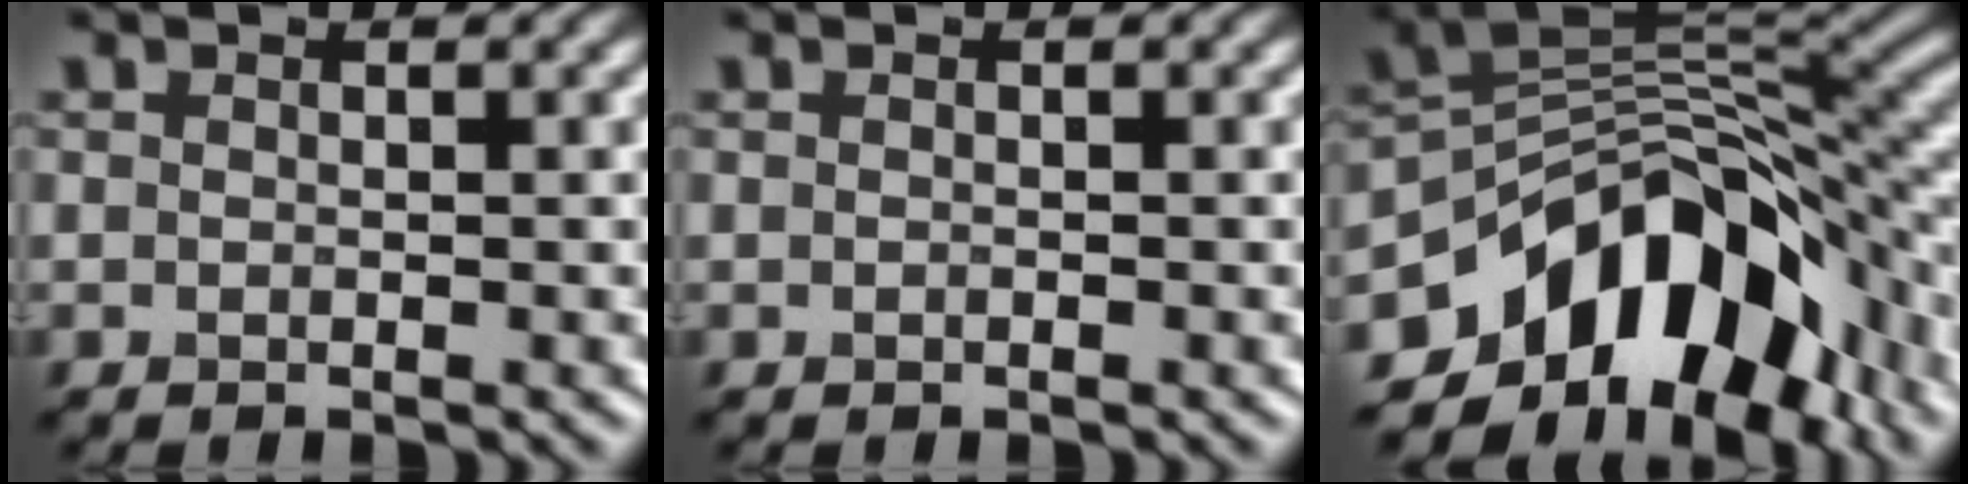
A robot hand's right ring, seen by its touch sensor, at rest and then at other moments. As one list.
[{"total": 0.0}, {"total": 12.6, "force": [-5.8, 7.8, 7.9], "torque": [-0.123, 0.010, -0.105]}]